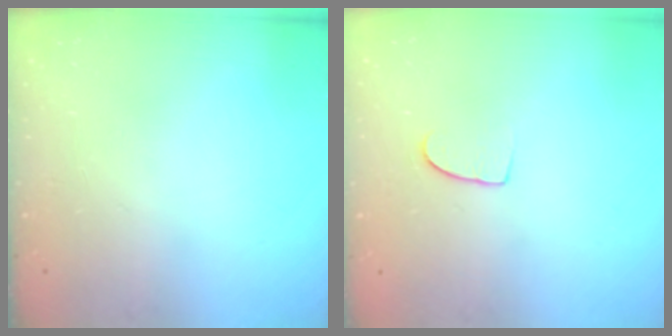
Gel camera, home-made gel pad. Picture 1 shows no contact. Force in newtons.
{"total": 6.8, "press": 6.8, "slide": 0.6}